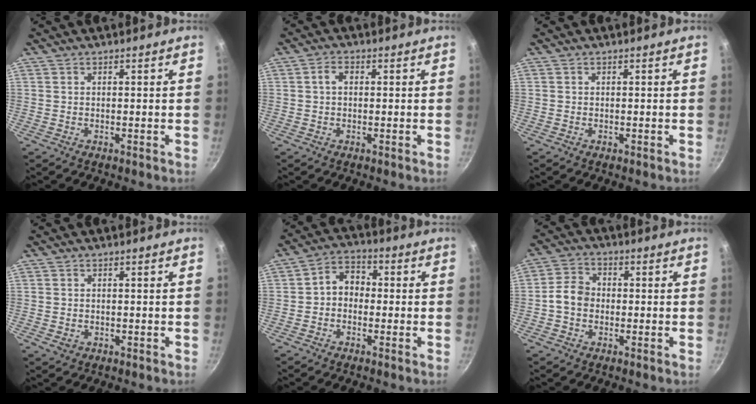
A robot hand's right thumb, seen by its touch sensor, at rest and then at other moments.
{"total": 2.2, "force": [0.2, 1.5, 1.6], "torque": [-0.027, 0.007, 0.001]}
{"total": 0.0}
{"total": 1.5, "force": [-0.4, 1.3, 0.7], "torque": [-0.011, 0.000, -0.003]}
{"total": 5.6, "force": [-0.7, 4.4, 3.3], "torque": [-0.028, 0.024, -0.028]}
{"total": 5.6, "force": [-0.9, 4.5, 3.1], "torque": [-0.034, 0.020, -0.030]}